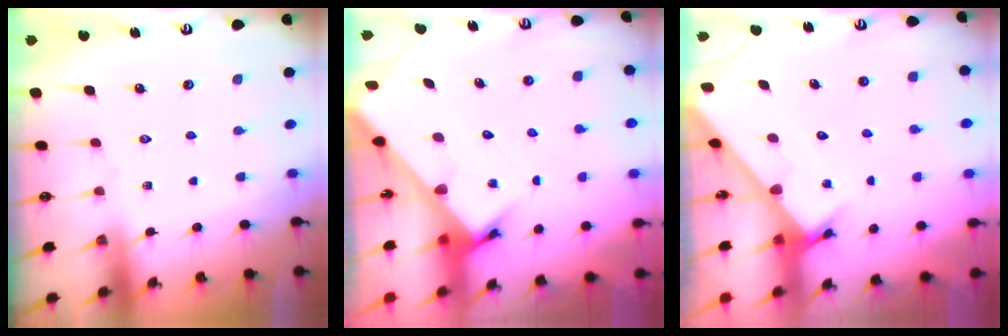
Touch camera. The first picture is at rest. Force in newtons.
{"total": 3.9, "press": 3.9, "slide": 0.3}
{"total": 2.4, "press": 2.4, "slide": 0.0}